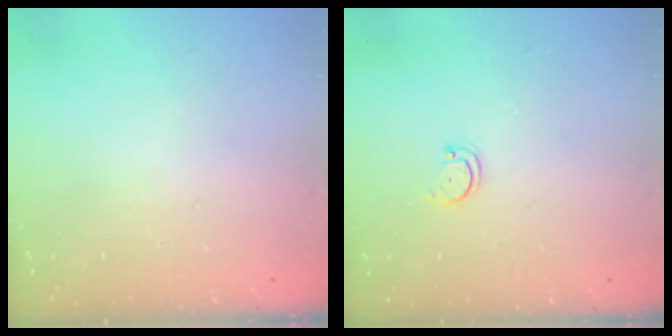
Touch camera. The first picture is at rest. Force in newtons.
{"total": 2.9, "press": 2.9, "slide": 0.4}